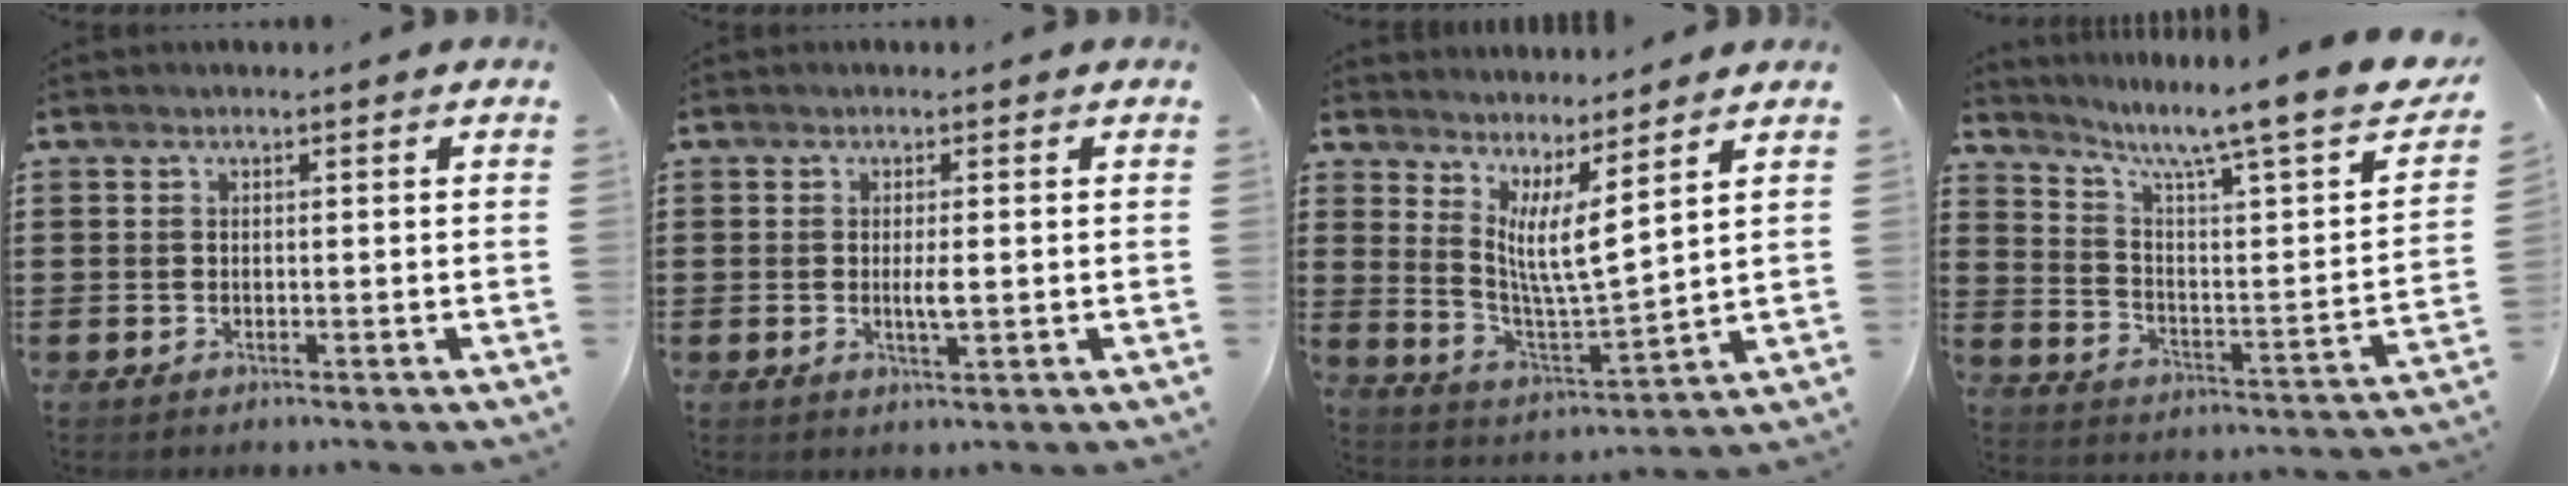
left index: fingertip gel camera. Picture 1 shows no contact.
{"total": 2.4, "force": [0.0, 0.3, 2.3], "torque": [-0.043, -0.005, 0.000]}
{"total": 6.8, "force": [3.9, 0.5, 5.6], "torque": [-0.110, -0.034, 0.065]}
{"total": 8.7, "force": [6.7, 0.2, 5.6], "torque": [-0.117, -0.061, 0.098]}